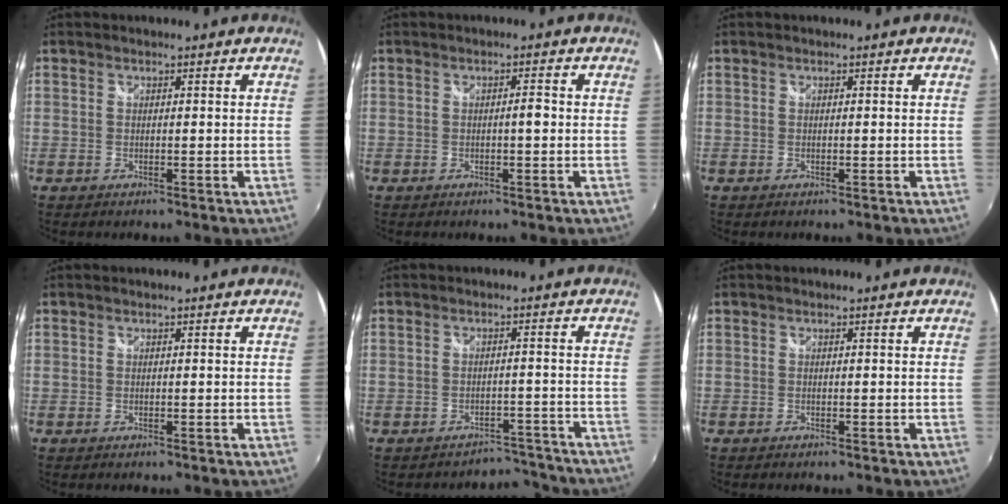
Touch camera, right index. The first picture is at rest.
{"total": 1.5, "force": [-0.2, 0.5, 1.4], "torque": [-0.020, 0.005, -0.005]}
{"total": 0.0}
{"total": 0.0}
{"total": 5.8, "force": [-5.4, 2.1, -0.6], "torque": [0.018, 0.021, -0.064]}
{"total": 0.0}